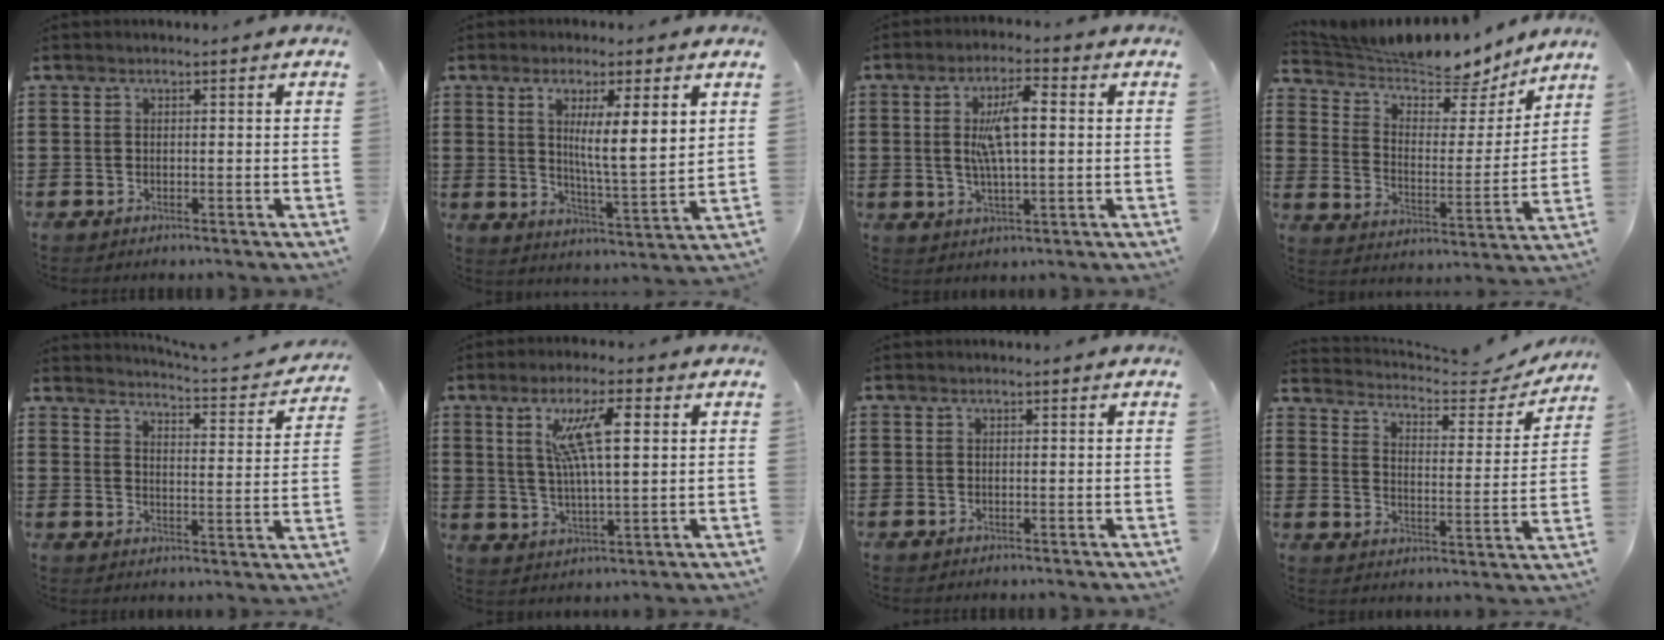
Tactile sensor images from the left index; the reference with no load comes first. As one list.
[{"total": 7.3, "force": [3.2, 0.9, 6.5], "torque": [-0.118, -0.019, 0.049]}, {"total": 7.1, "force": [1.1, 2.2, 6.6], "torque": [-0.145, 0.005, 0.012]}, {"total": 6.9, "force": [6.7, 1.4, 1.3], "torque": [-0.053, -0.053, 0.110]}, {"total": 2.8, "force": [2.8, -0.3, 0.4], "torque": [-0.022, -0.032, 0.038]}, {"total": 10.0, "force": [3.7, 2.7, 8.9], "torque": [-0.166, 0.007, 0.058]}, {"total": 0.0}, {"total": 3.7, "force": [3.6, 0.6, 0.6], "torque": [-0.036, -0.026, 0.054]}]